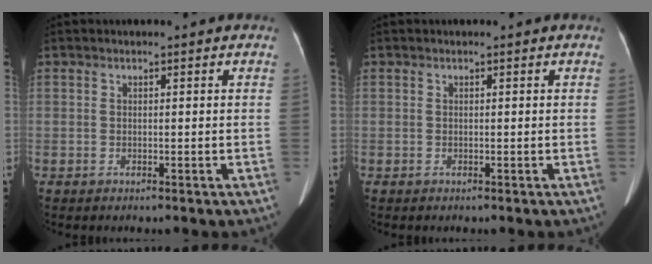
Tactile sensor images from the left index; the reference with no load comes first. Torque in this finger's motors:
{"motor_torque": [-0.03, 0.03, 0.00, 0.00]}